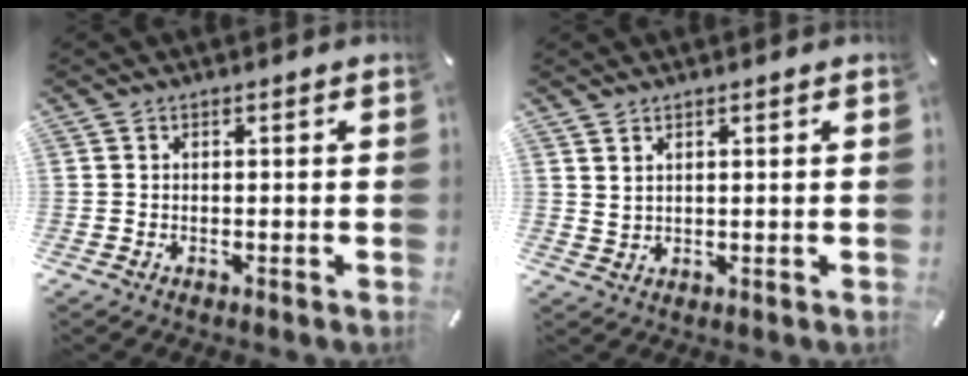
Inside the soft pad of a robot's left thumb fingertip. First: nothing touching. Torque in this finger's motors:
{"motor_torque": [0.23, -0.11, -0.17, -0.28, 0.01]}